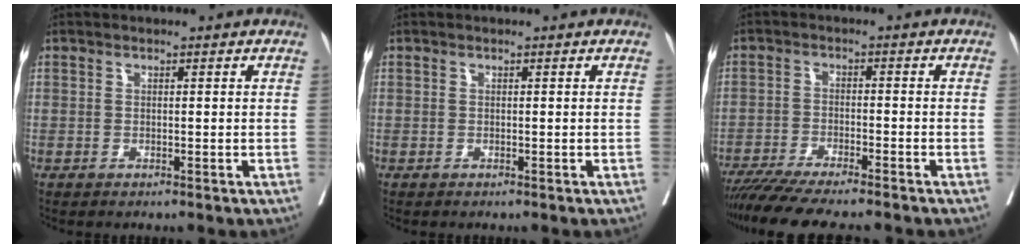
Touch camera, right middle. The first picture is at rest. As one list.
[{"total": 0.0}, {"total": 12.3, "force": [-10.6, 0.6, 6.1], "torque": [-0.088, -0.026, -0.165]}]